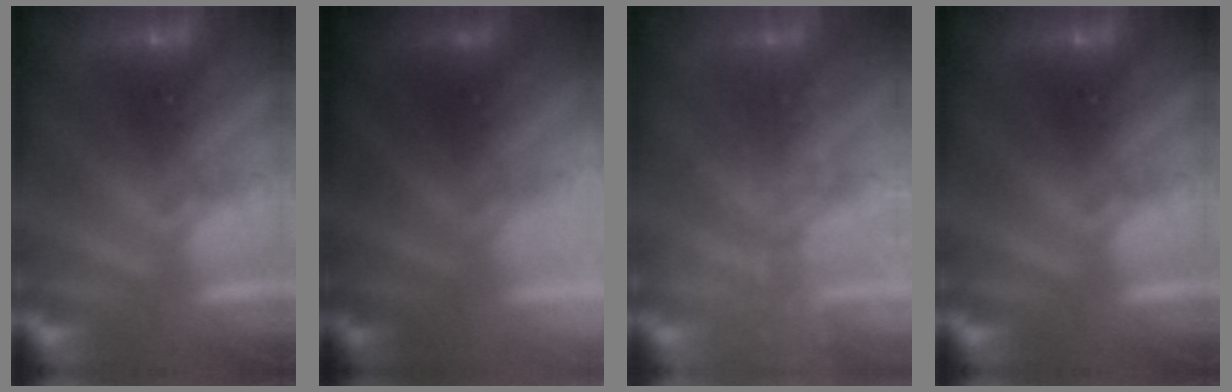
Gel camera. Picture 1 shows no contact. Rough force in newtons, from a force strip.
{"total": 2.7}
{"total": 1.7}
{"total": 0.0}